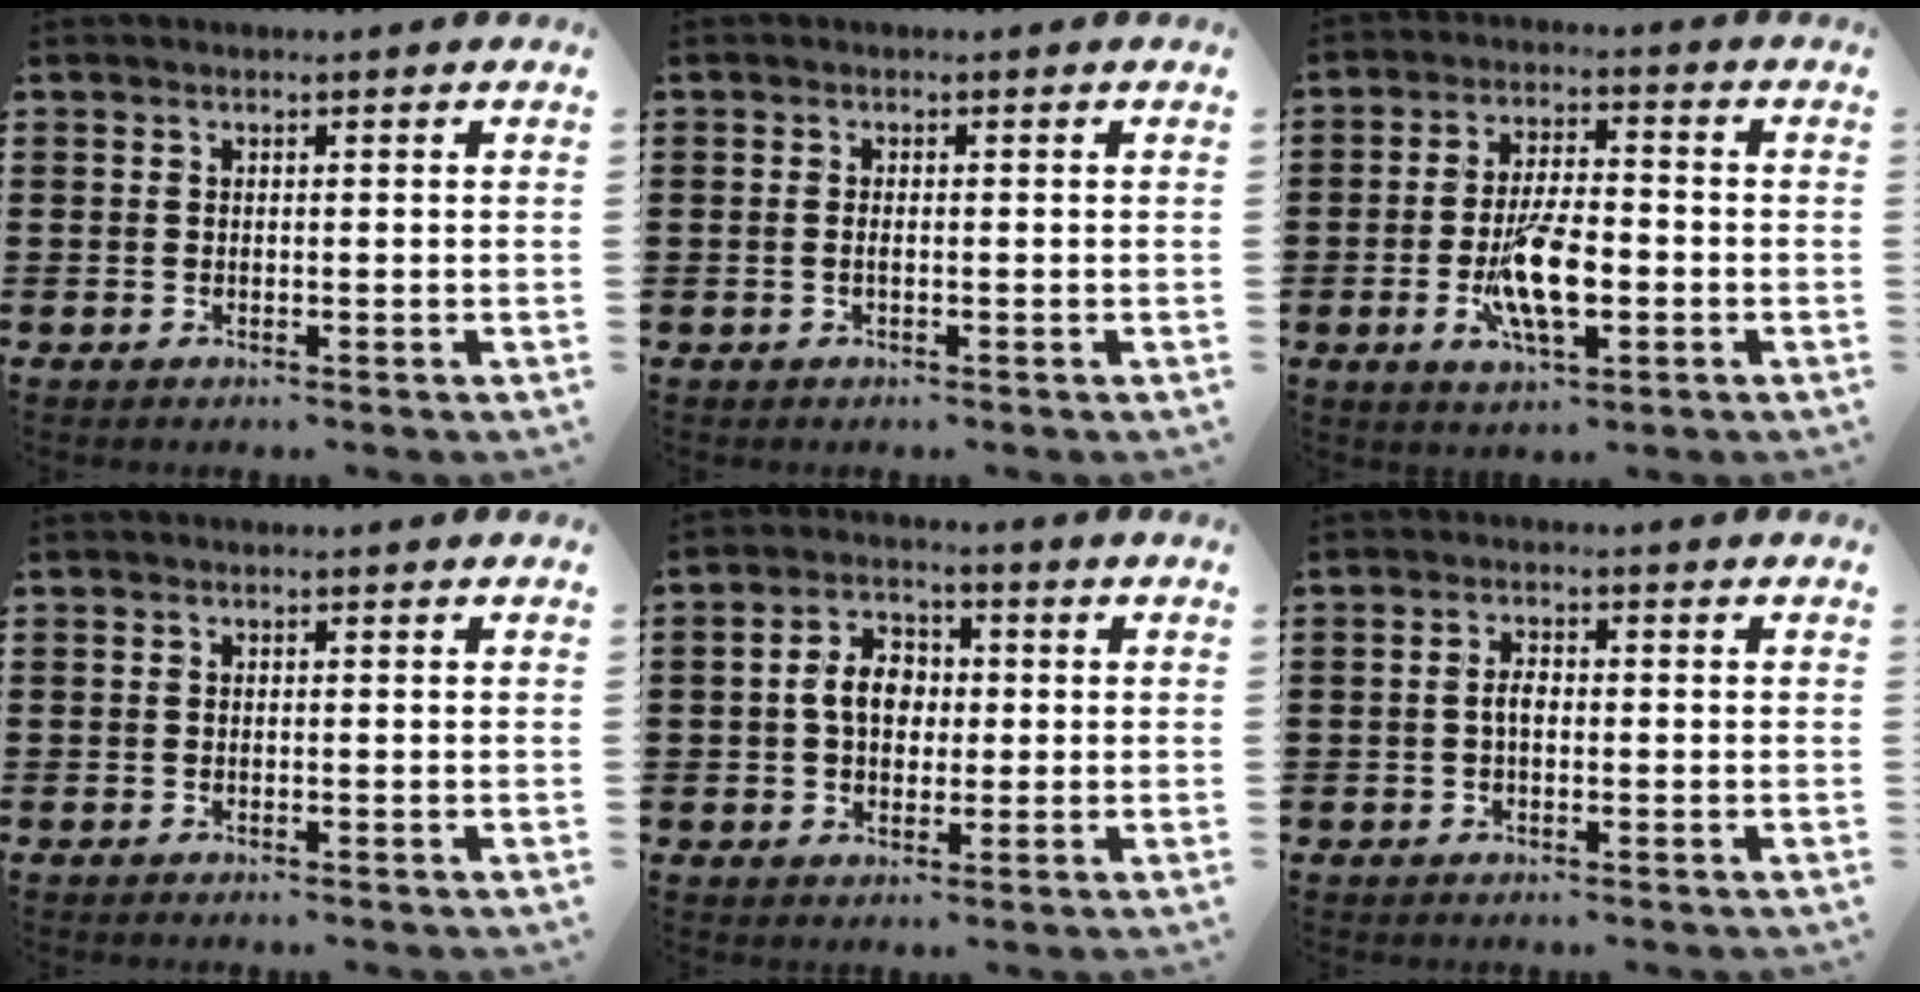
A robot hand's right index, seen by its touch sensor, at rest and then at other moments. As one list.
[{"total": 0.8, "force": [-0.1, 0.3, 0.8], "torque": [-0.017, -0.002, -0.002]}, {"total": 9.6, "force": [-2.6, 3.7, 8.5], "torque": [-0.176, -0.009, -0.047]}, {"total": 0.0}, {"total": 5.8, "force": [0.2, 4.2, 4.1], "torque": [-0.079, 0.014, -0.001]}, {"total": 2.2, "force": [-0.2, 1.1, 1.9], "torque": [-0.043, 0.001, -0.007]}]